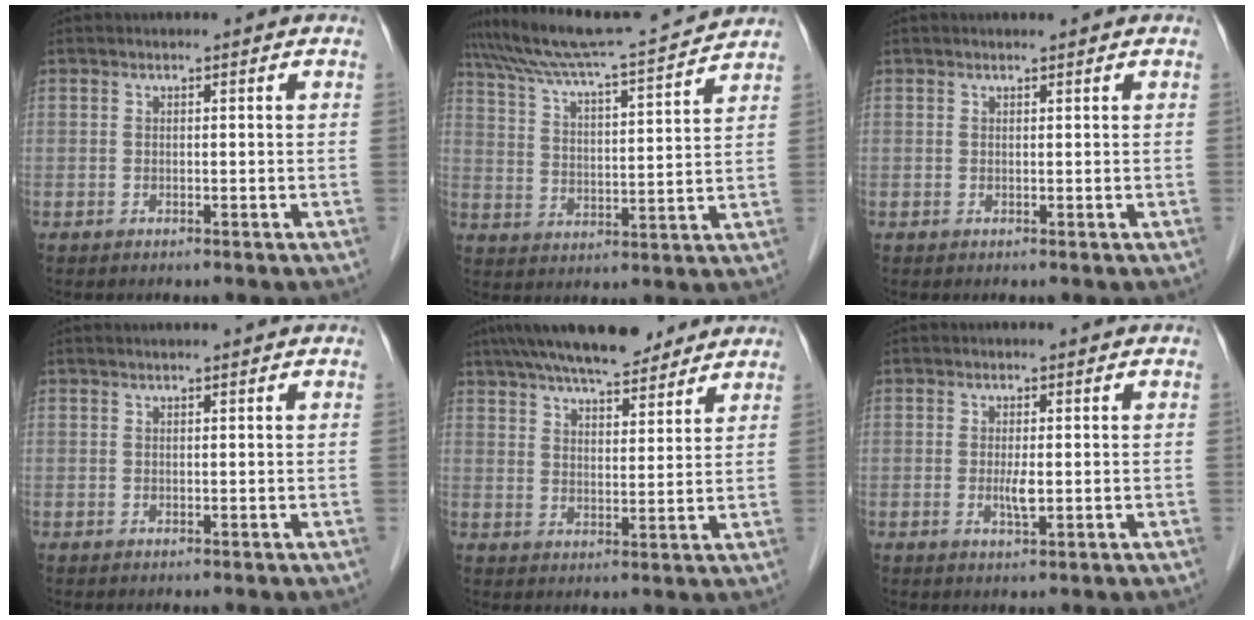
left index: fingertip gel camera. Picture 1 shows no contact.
{"total": 14.4, "force": [13.6, -1.4, 4.4], "torque": [-0.086, -0.018, 0.211]}
{"total": 0.0}
{"total": 0.9, "force": [0.6, -0.2, 0.6], "torque": [-0.006, 0.008, 0.015]}
{"total": 12.7, "force": [10.5, 3.0, 6.4], "torque": [-0.109, 0.022, 0.168]}
{"total": 2.2, "force": [-0.8, 0.3, 2.0], "torque": [-0.042, -0.011, -0.010]}